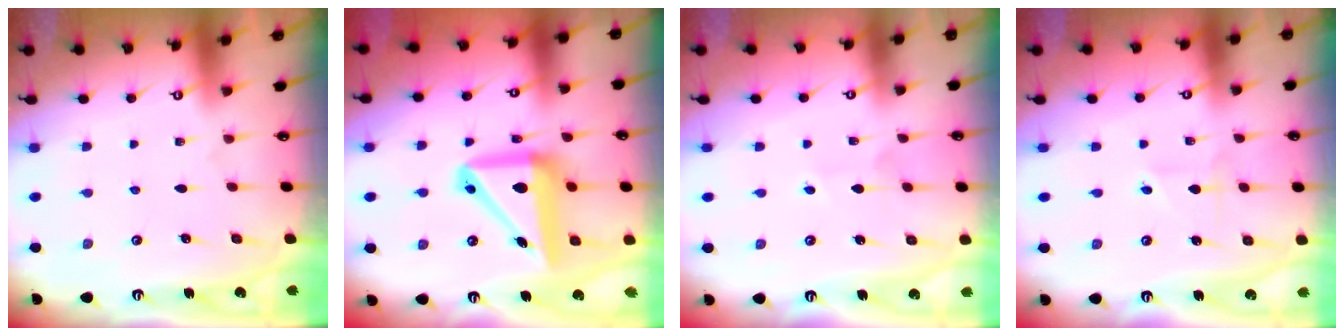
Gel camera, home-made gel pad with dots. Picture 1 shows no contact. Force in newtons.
{"total": 15.3, "press": 15.1, "slide": 2.4}
{"total": 2.1, "press": 2.1, "slide": 0.2}
{"total": 2.4, "press": 2.2, "slide": 0.9}